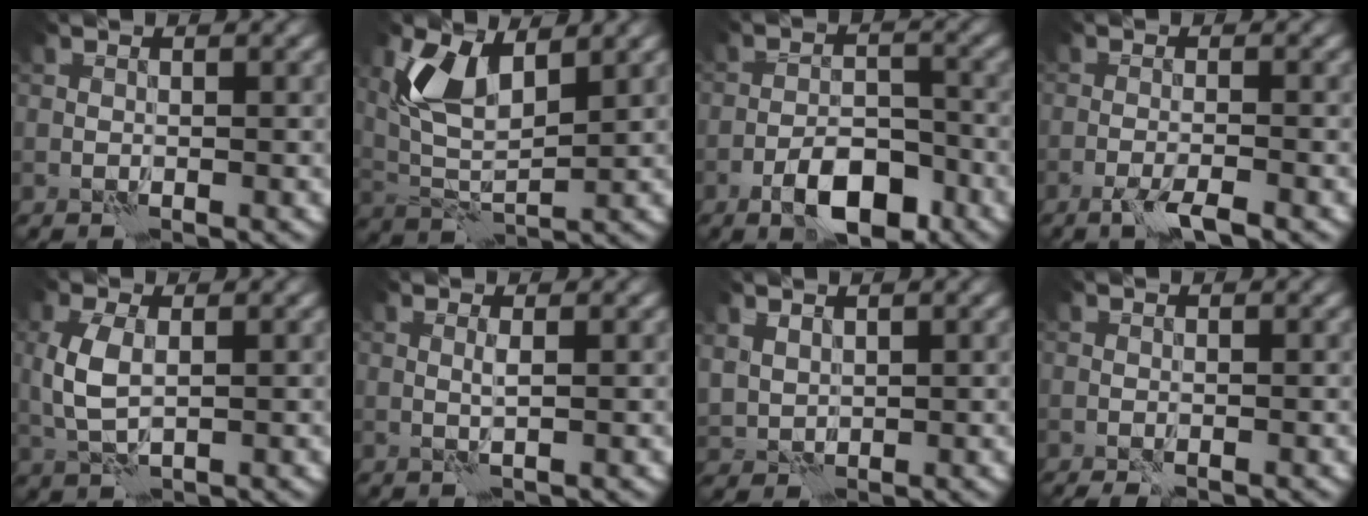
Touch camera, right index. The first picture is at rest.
{"total": 5.7, "force": [2.7, 2.6, 4.3], "torque": [-0.100, -0.003, 0.051]}
{"total": 6.0, "force": [-3.7, 2.5, 4.1], "torque": [-0.062, 0.006, -0.066]}
{"total": 2.5, "force": [-1.7, 0.1, 1.8], "torque": [-0.038, -0.001, -0.038]}
{"total": 3.7, "force": [0.3, 1.9, 3.2], "torque": [-0.083, 0.002, 0.008]}
{"total": 0.8, "force": [0.3, -0.2, 0.7], "torque": [-0.020, 0.000, 0.003]}
{"total": 1.8, "force": [1.2, 1.1, 0.6], "torque": [-0.022, -0.002, 0.027]}
{"total": 1.5, "force": [-1.1, 0.3, 0.9], "torque": [-0.024, 0.001, -0.017]}